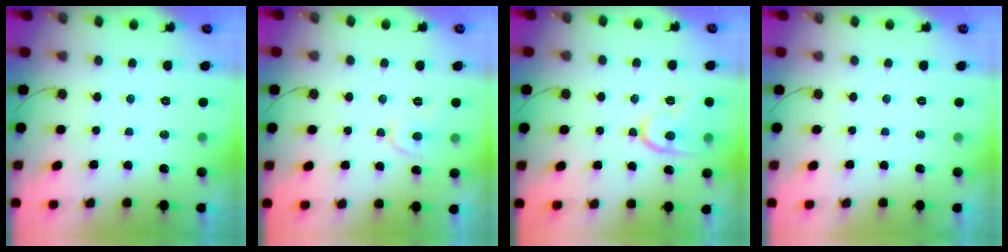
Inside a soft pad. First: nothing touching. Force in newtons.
{"total": 6.0, "press": 6.0, "slide": 0.6}
{"total": 12.6, "press": 12.6, "slide": 1.2}
{"total": 0.0}